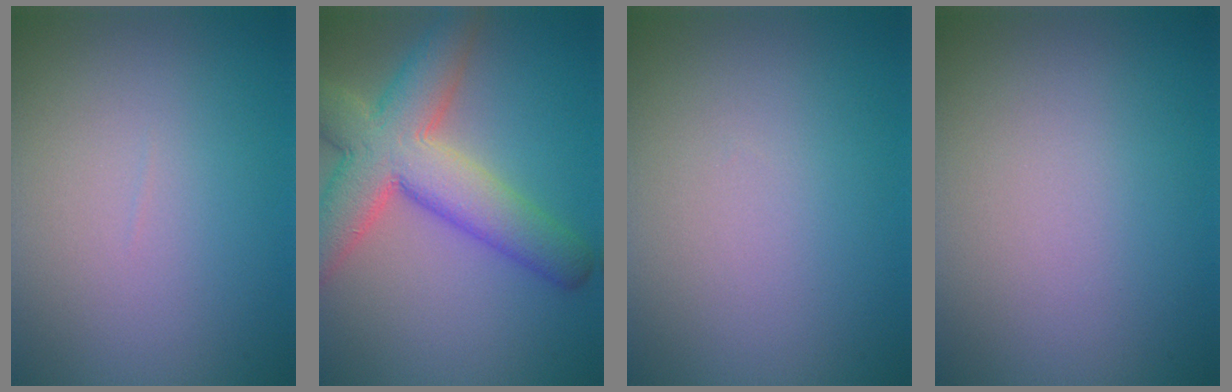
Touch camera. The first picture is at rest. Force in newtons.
{"total": 9.0, "press": 9.0, "slide": 0.6}
{"total": 0.0}
{"total": 0.0}